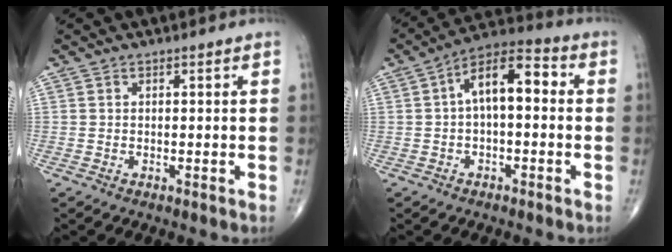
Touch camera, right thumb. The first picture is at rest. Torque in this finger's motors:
{"motor_torque": [2.05, 2.72, 1.19, -0.09, 0.09]}